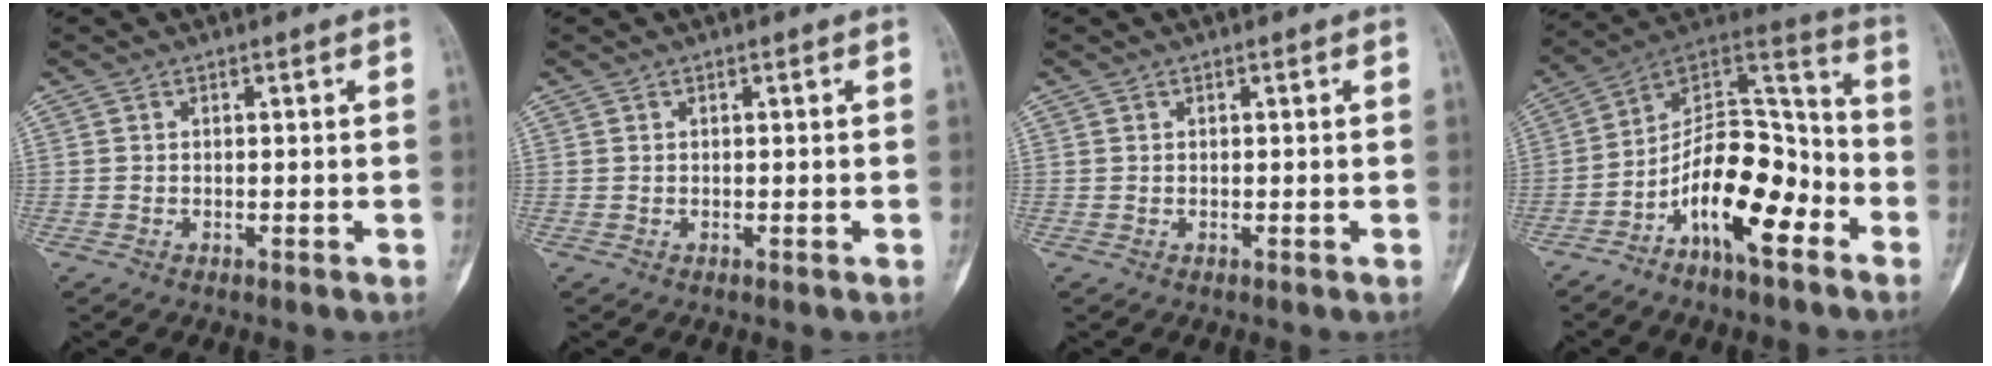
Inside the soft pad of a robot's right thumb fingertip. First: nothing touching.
{"total": 0.0}
{"total": 0.0}
{"total": 17.0, "force": [-7.9, 7.4, 13.1], "torque": [-0.194, 0.086, -0.139]}